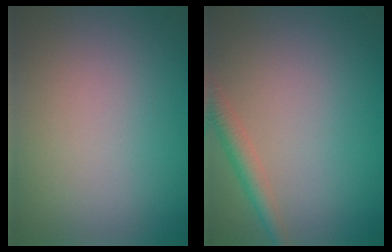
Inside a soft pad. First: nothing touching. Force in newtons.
{"total": 2.4, "press": 2.4, "slide": 0.1}